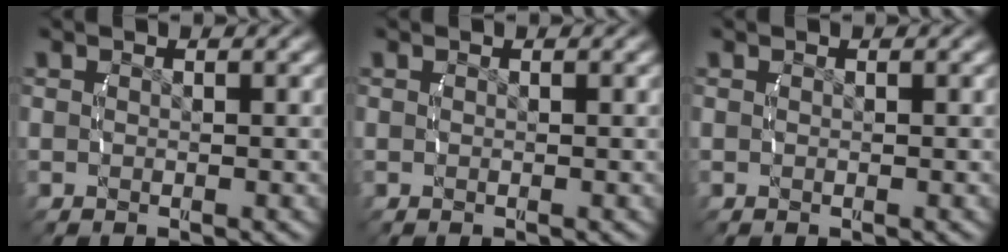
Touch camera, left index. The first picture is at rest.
{"total": 0.0}
{"total": 0.0}